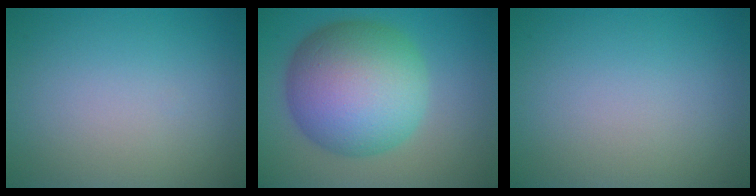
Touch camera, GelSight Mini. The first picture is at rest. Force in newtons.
{"total": 12.3, "press": 12.3, "slide": 0.3}
{"total": 0.0}